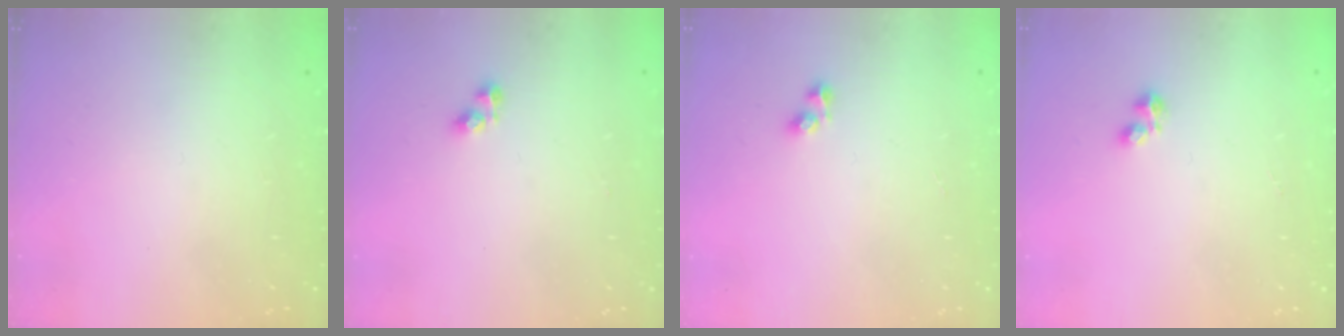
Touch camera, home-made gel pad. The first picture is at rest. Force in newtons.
{"total": 3.4, "press": 3.4, "slide": 0.3}
{"total": 2.5, "press": 2.2, "slide": 1.3}
{"total": 3.1, "press": 3.1, "slide": 0.6}